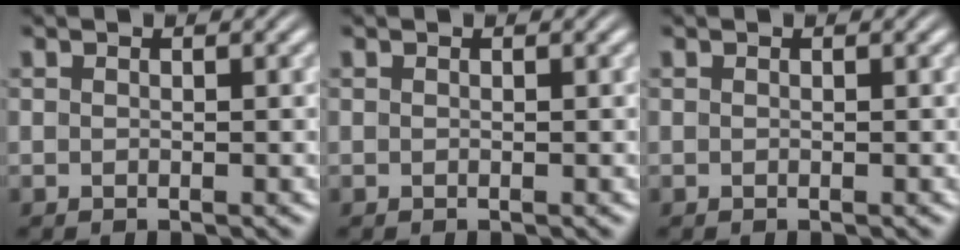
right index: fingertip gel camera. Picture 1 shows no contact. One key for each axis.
{"total": 0.0}
{"total": 0.0}